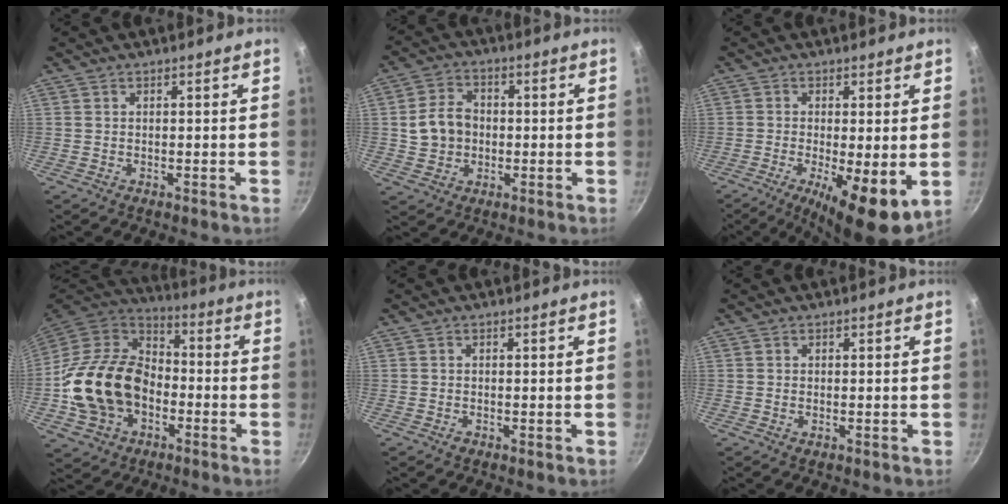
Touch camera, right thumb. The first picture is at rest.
{"total": 8.1, "force": [-0.1, 6.7, 4.6], "torque": [-0.062, 0.019, -0.006]}
{"total": 10.5, "force": [-2.1, 3.0, 9.8], "torque": [-0.153, -0.011, -0.027]}
{"total": 21.6, "force": [-4.5, 15.9, 13.9], "torque": [-0.237, 0.046, -0.086]}
{"total": 0.8, "force": [-0.3, 0.5, 0.4], "torque": [-0.006, 0.001, -0.007]}
{"total": 0.6, "force": [0.0, 0.4, 0.5], "torque": [-0.009, -0.001, -0.001]}